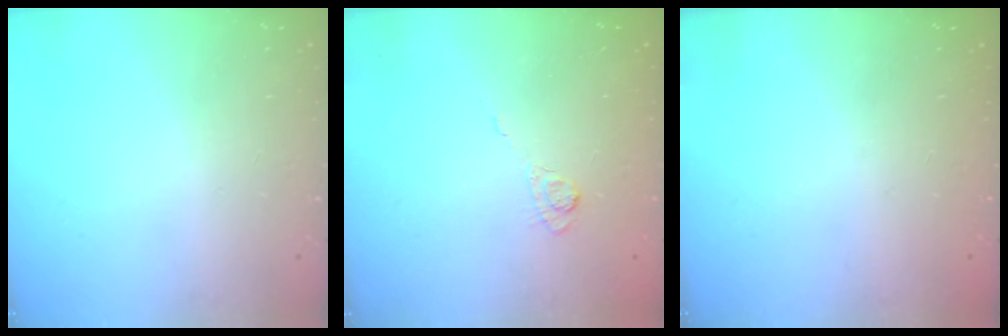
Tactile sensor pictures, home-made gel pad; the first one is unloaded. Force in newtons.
{"total": 3.2, "press": 2.8, "slide": 1.5}
{"total": 2.3, "press": 2.2, "slide": 0.8}